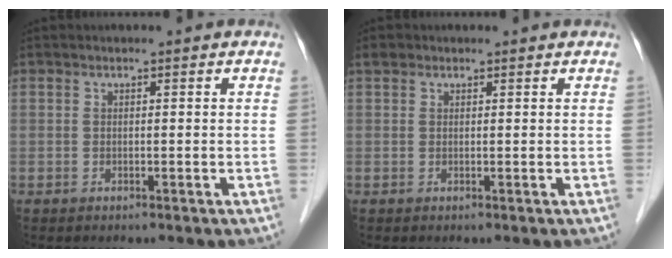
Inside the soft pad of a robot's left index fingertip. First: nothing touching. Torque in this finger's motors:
{"motor_torque": [0.62, 0.21, 0.04, -0.01]}